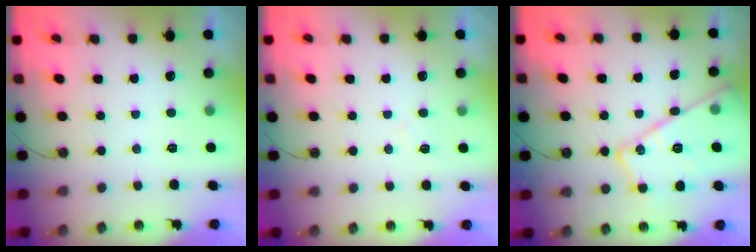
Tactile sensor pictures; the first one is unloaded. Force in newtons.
{"total": 4.6, "press": 4.6, "slide": 0.7}
{"total": 19.1, "press": 19.0, "slide": 1.4}